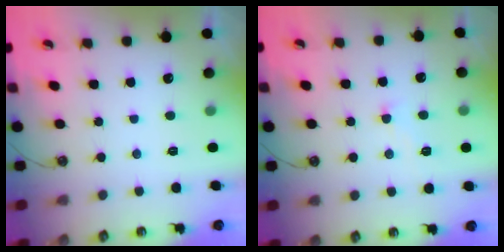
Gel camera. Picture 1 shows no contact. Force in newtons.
{"total": 0.8, "press": 0.5, "slide": 0.6}